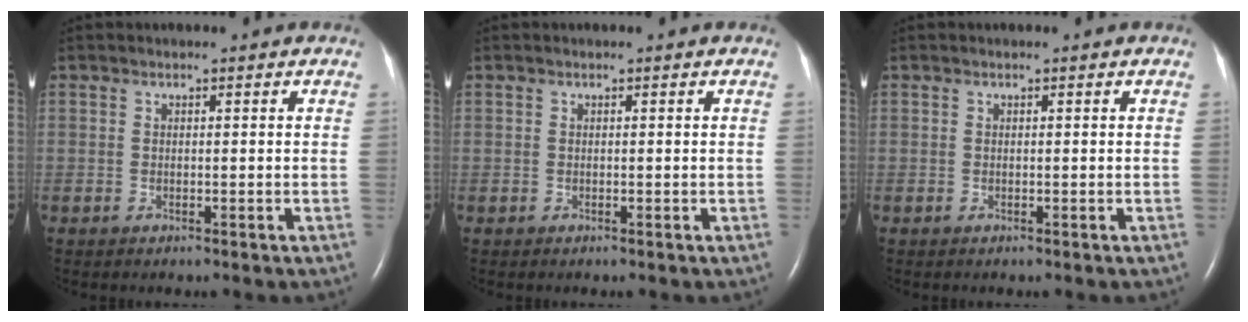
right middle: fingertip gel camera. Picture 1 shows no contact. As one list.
[{"total": 0.0}, {"total": 0.0}]